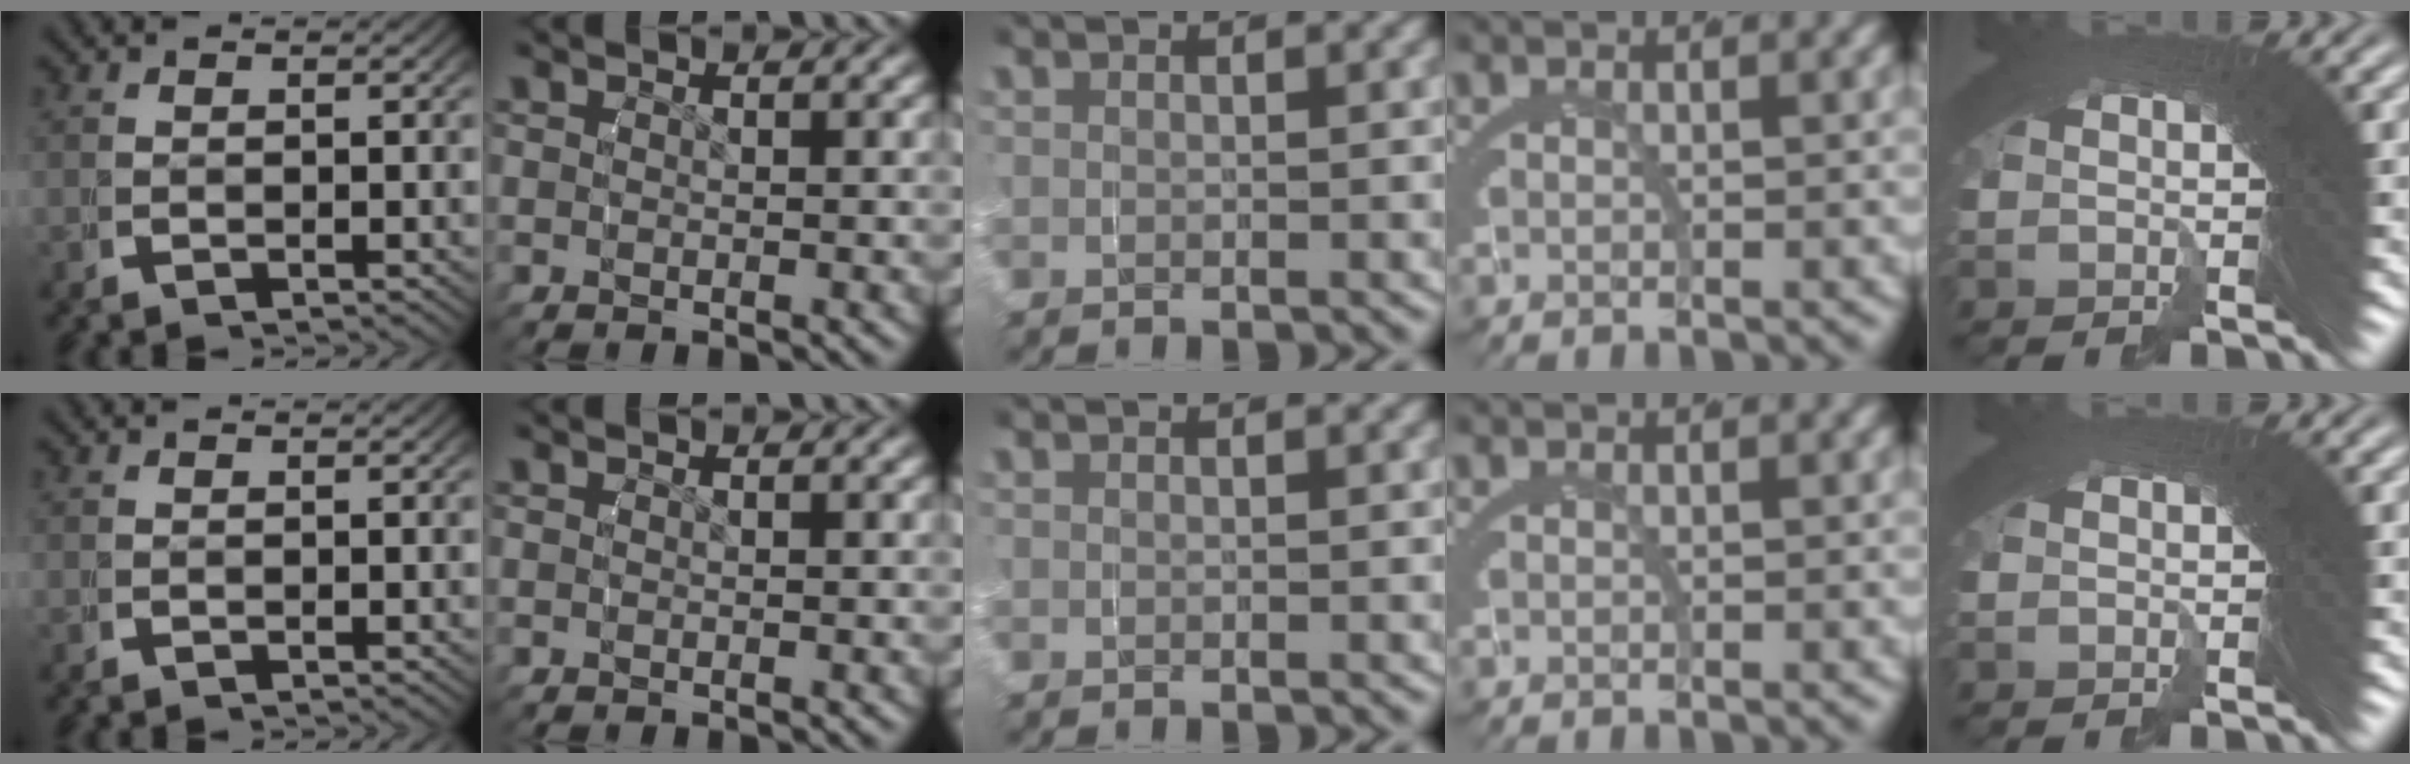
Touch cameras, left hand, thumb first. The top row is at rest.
{}